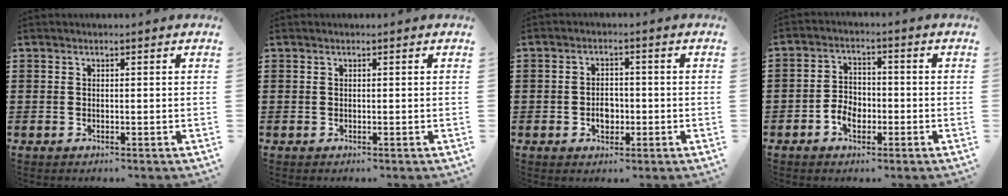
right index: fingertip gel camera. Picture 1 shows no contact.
{"total": 0.0}
{"total": 3.2, "force": [-0.9, 2.2, 2.2], "torque": [-0.028, -0.005, -0.019]}
{"total": 4.1, "force": [-2.0, 2.7, 2.3], "torque": [-0.053, 0.001, -0.040]}